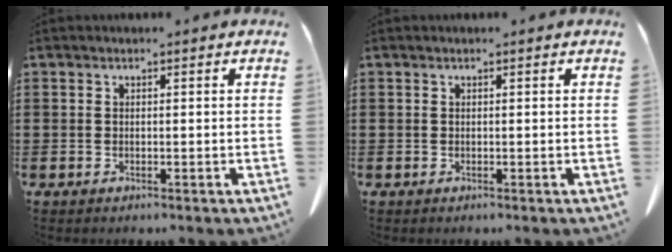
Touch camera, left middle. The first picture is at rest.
{"total": 0.0}